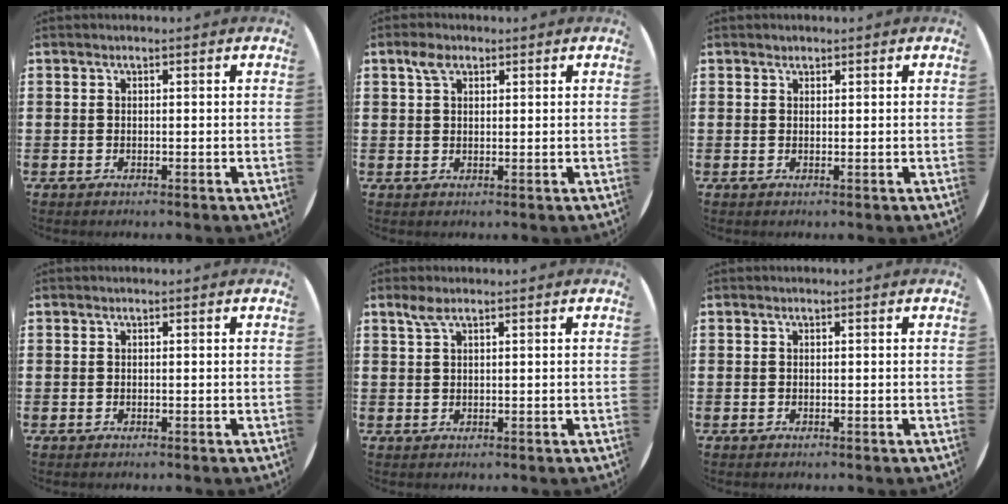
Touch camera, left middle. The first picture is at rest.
{"total": 2.5, "force": [1.6, 1.4, 1.4], "torque": [-0.024, 0.002, 0.028]}
{"total": 0.6, "force": [0.6, 0.2, -0.1], "torque": [0.001, 0.003, 0.011]}
{"total": 0.0}
{"total": 1.8, "force": [1.2, 0.4, 1.3], "torque": [-0.029, 0.003, 0.021]}
{"total": 0.0}